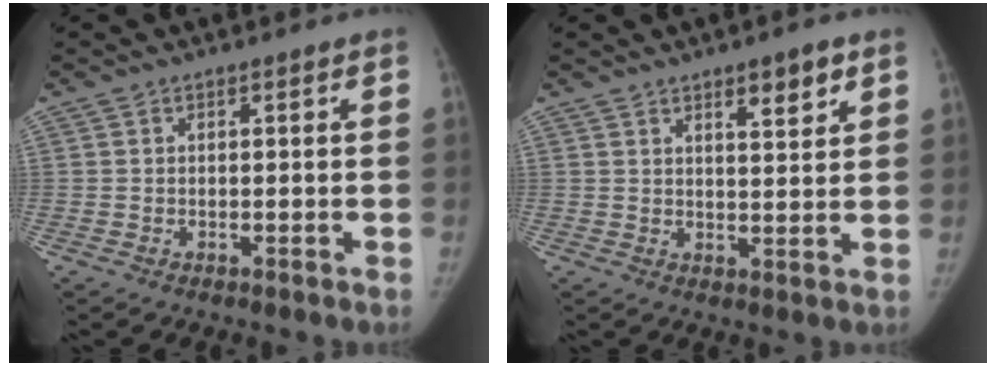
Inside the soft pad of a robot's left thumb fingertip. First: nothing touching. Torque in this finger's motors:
{"motor_torque": [0.37, 0.46, 0.24, -0.26, 0.01]}